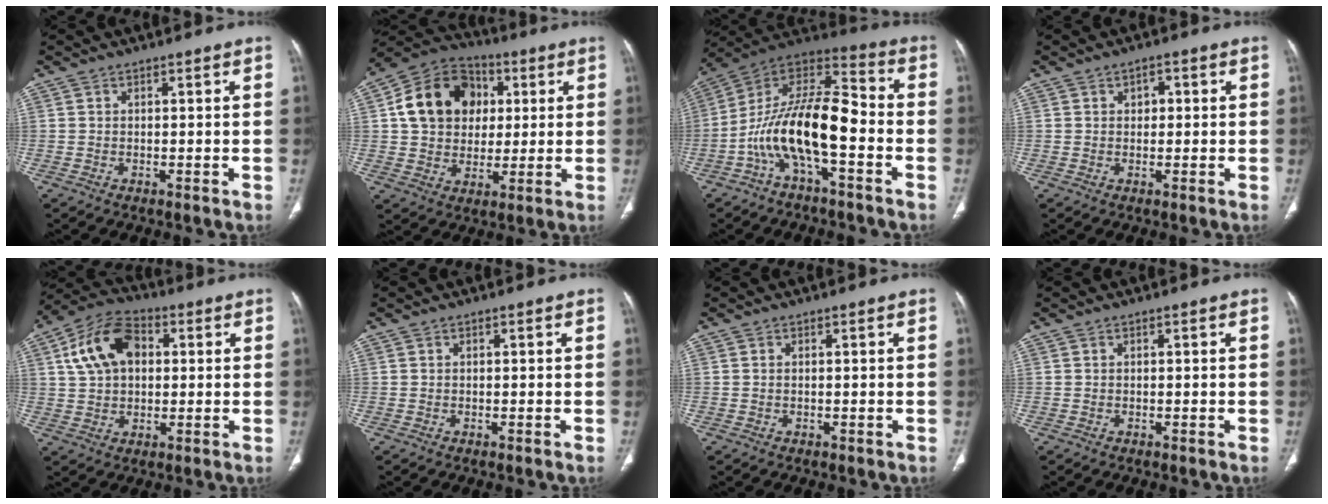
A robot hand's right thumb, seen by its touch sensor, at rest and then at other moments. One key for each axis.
{"total": 16.0, "fx": 3.3, "fy": 12.9, "fz": 8.9, "tx": -0.130, "ty": 0.011, "tz": 0.051}
{"total": 16.8, "fx": -5.0, "fy": 6.6, "fz": 14.6, "tx": -0.262, "ty": 0.076, "tz": -0.094}
{"total": 1.7, "fx": 0.4, "fy": 1.1, "fz": 1.2, "tx": -0.002, "ty": 0.004, "tz": 0.001}
{"total": 12.9, "fx": 3.2, "fy": 8.6, "fz": 9.0, "tx": -0.151, "ty": 0.016, "tz": 0.049}
{"total": 0.0}
{"total": 0.0}
{"total": 0.0}